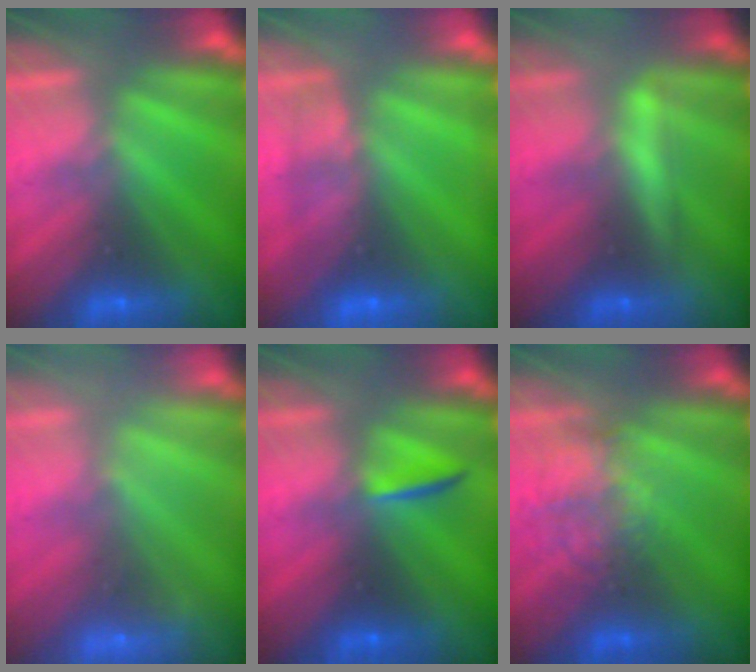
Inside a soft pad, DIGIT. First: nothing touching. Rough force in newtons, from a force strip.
{"total": 2.3}
{"total": 2.1}
{"total": 2.4}
{"total": 2.0}
{"total": 2.1}